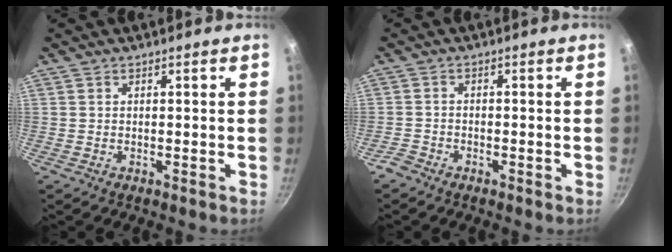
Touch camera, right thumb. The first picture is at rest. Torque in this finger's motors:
{"motor_torque": [0.57, -0.29, 0.03, -0.65, -0.07]}